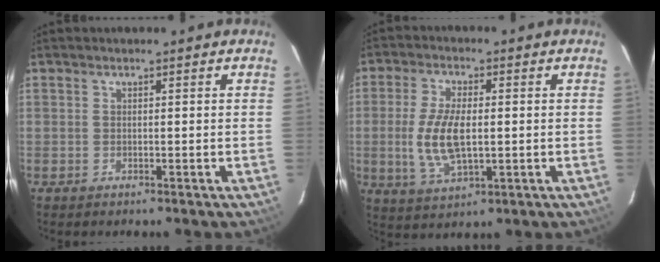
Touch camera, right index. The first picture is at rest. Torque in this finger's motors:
{"motor_torque": [1.52, -0.18, 0.84, 0.21]}